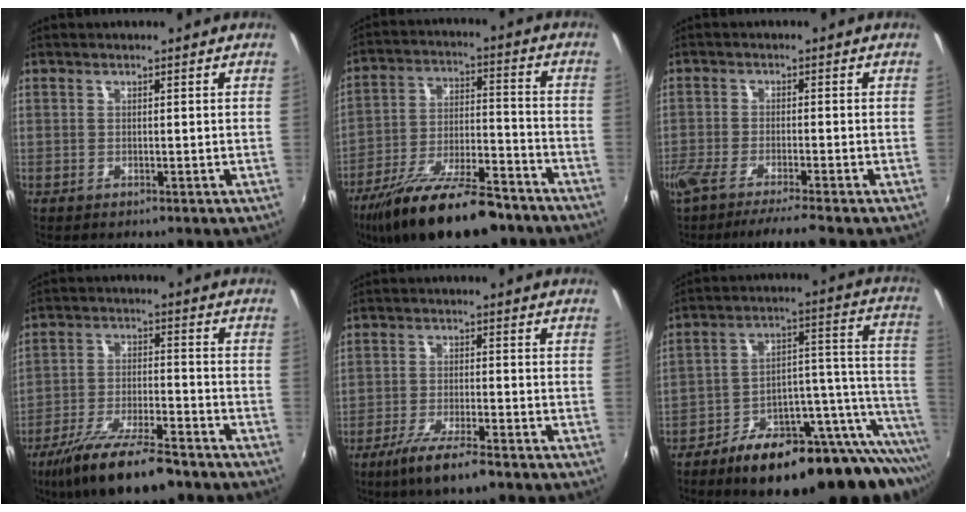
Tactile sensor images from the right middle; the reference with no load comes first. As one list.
[{"total": 20.8, "force": [-15.4, 6.4, 12.4], "torque": [-0.228, -0.030, -0.245]}, {"total": 7.4, "force": [-6.2, -0.6, 3.9], "torque": [-0.088, -0.027, -0.109]}, {"total": 15.1, "force": [-11.5, 3.6, 9.0], "torque": [-0.185, -0.030, -0.197]}, {"total": 7.6, "force": [-5.4, 1.1, 5.3], "torque": [-0.124, -0.019, -0.100]}, {"total": 26.6, "force": [-17.1, 10.1, 17.6], "torque": [-0.202, 0.016, -0.239]}]